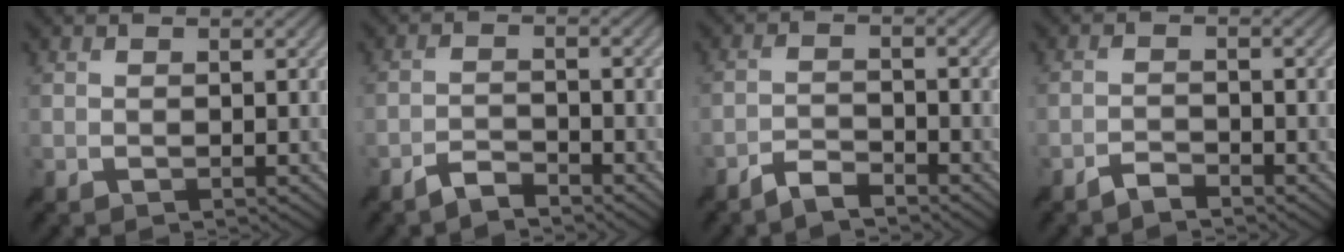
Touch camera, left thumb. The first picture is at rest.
{"total": 2.7, "force": [-2.4, 0.5, 1.2], "torque": [-0.023, 0.003, -0.052]}
{"total": 3.2, "force": [-2.8, 0.6, 1.5], "torque": [-0.028, 0.002, -0.060]}
{"total": 2.1, "force": [-1.8, 0.4, 0.9], "torque": [-0.016, 0.003, -0.040]}